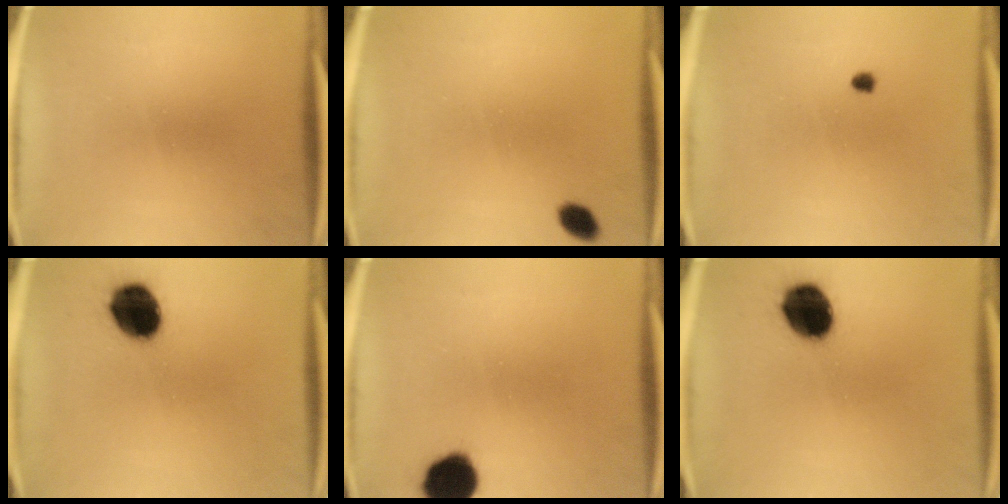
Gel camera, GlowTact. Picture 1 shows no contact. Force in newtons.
{"total": 2.7}
{"total": 0.9}
{"total": 13.2}
{"total": 10.6}
{"total": 13.2}